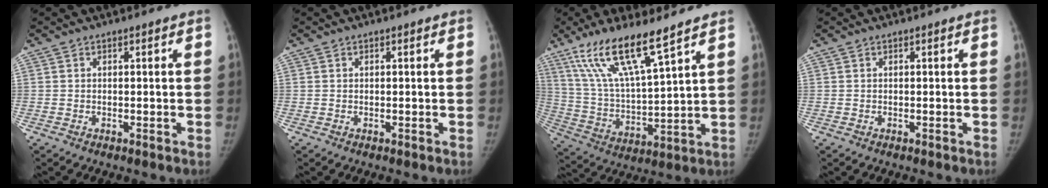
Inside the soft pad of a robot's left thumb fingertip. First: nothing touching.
{"total": 0.0}
{"total": 15.8, "force": [10.6, 2.4, 11.5], "torque": [-0.210, -0.048, 0.214]}
{"total": 0.0}